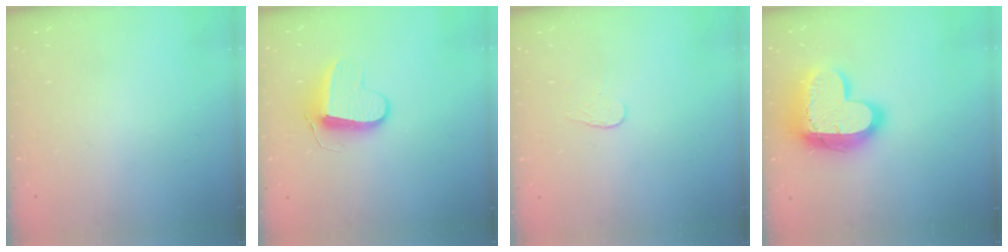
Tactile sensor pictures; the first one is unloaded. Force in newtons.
{"total": 9.1, "press": 9.1, "slide": 0.2}
{"total": 3.4, "press": 3.4, "slide": 0.3}
{"total": 19.1, "press": 19.0, "slide": 1.5}